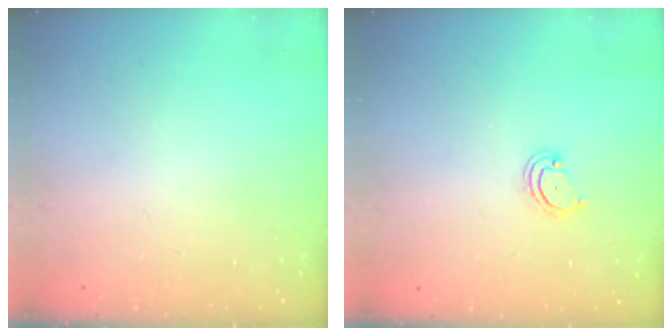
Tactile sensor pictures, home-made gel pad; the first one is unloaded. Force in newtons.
{"total": 2.8, "press": 2.8, "slide": 0.2}